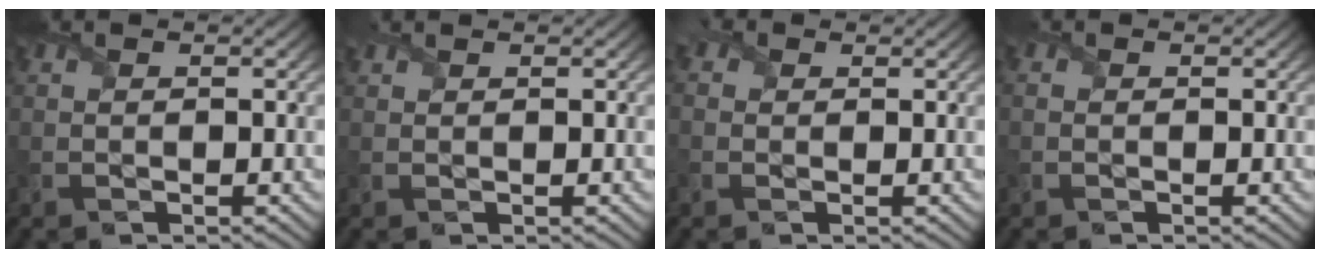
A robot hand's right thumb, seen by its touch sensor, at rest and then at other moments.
{"total": 0.9, "force": [0.9, 0.1, 0.0], "torque": [-0.005, 0.004, 0.017]}
{"total": 1.9, "force": [0.5, 1.6, 0.9], "torque": [-0.030, 0.004, 0.002]}
{"total": 0.8, "force": [-0.1, 0.6, 0.5], "torque": [-0.012, -0.001, -0.002]}